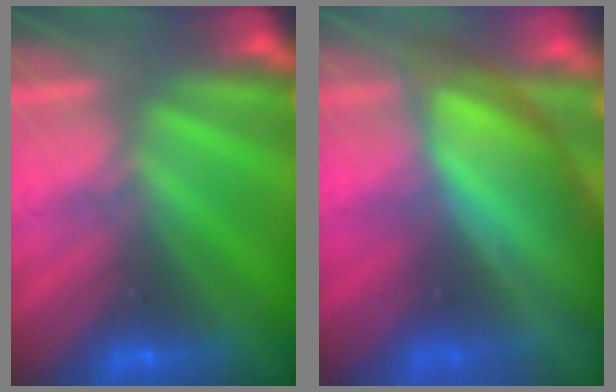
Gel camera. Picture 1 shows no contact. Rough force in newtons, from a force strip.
{"total": 10.8}